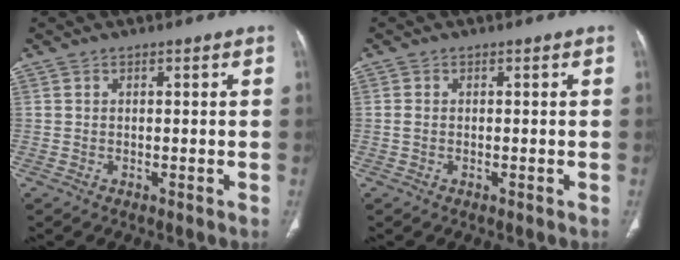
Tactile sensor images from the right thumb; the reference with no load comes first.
{"total": 0.7, "force": [-0.2, 0.5, 0.5], "torque": [-0.014, -0.002, -0.004]}